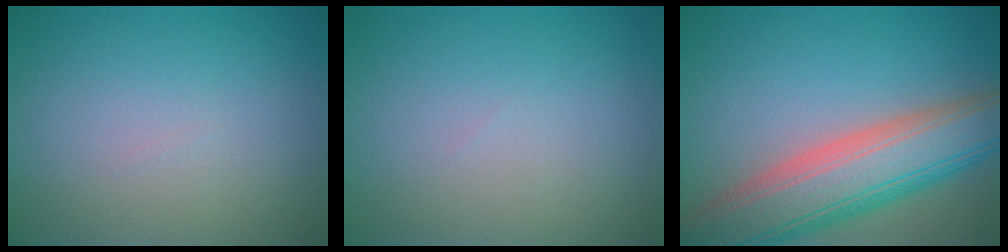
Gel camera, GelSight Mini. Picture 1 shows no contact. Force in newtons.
{"total": 0.0}
{"total": 10.2, "press": 10.2, "slide": 0.7}